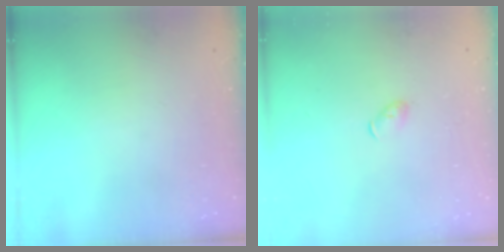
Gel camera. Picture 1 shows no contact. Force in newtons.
{"total": 3.8, "press": 3.7, "slide": 0.9}